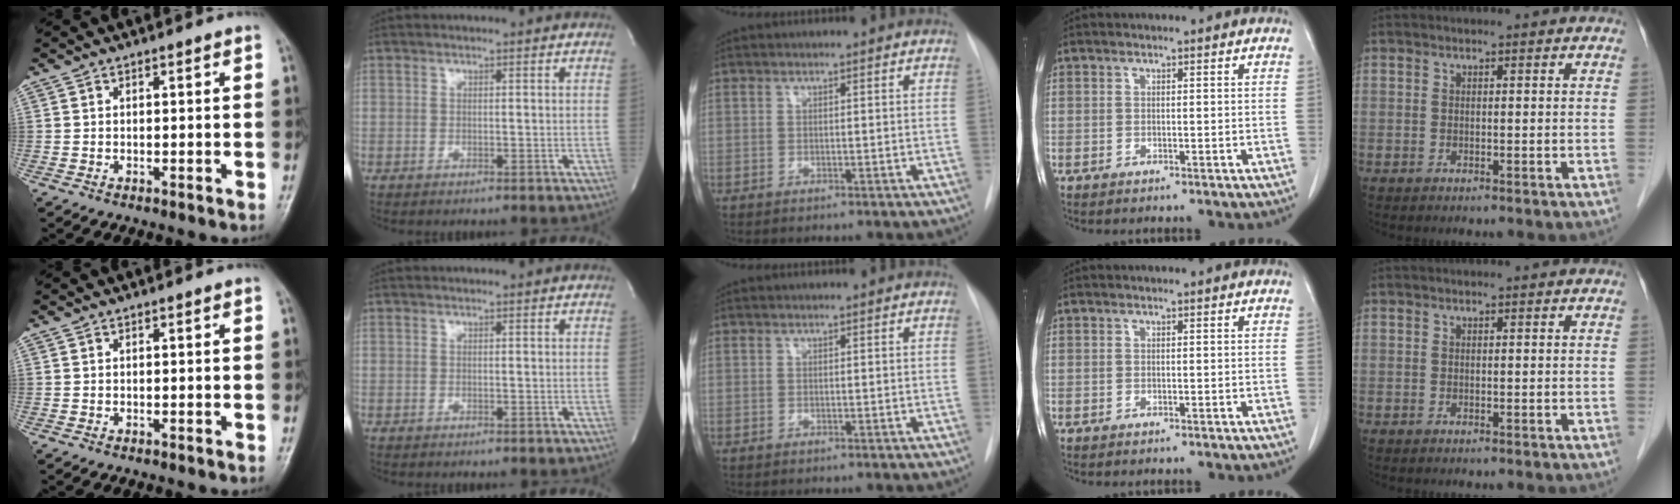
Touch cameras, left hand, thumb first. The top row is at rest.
{}